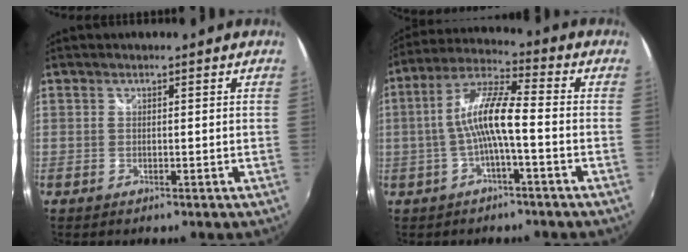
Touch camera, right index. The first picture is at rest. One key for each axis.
{"total": 9.5, "fx": -1.8, "fy": 1.3, "fz": 9.2, "tx": -0.196, "ty": 0.016, "tz": -0.032}